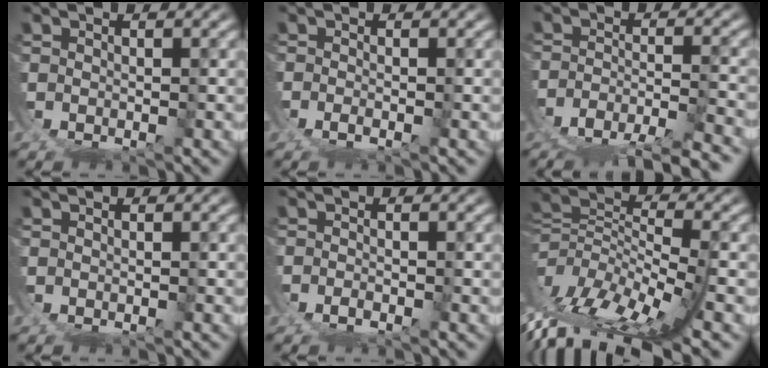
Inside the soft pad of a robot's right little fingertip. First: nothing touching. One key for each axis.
{"total": 1.0, "fx": -0.9, "fy": 0.0, "fz": 0.5, "tx": -0.005, "ty": -0.001, "tz": -0.021}
{"total": 7.5, "fx": -6.1, "fy": 2.4, "fz": 3.6, "tx": -0.053, "ty": -0.008, "tz": -0.104}
{"total": 0.0}
{"total": 1.2, "fx": -1.1, "fy": -0.2, "fz": 0.2, "tx": 0.004, "ty": 0.001, "tz": -0.027}
{"total": 9.0, "fx": -5.3, "fy": 2.7, "fz": 6.8, "tx": -0.133, "ty": -0.048, "tz": -0.064}